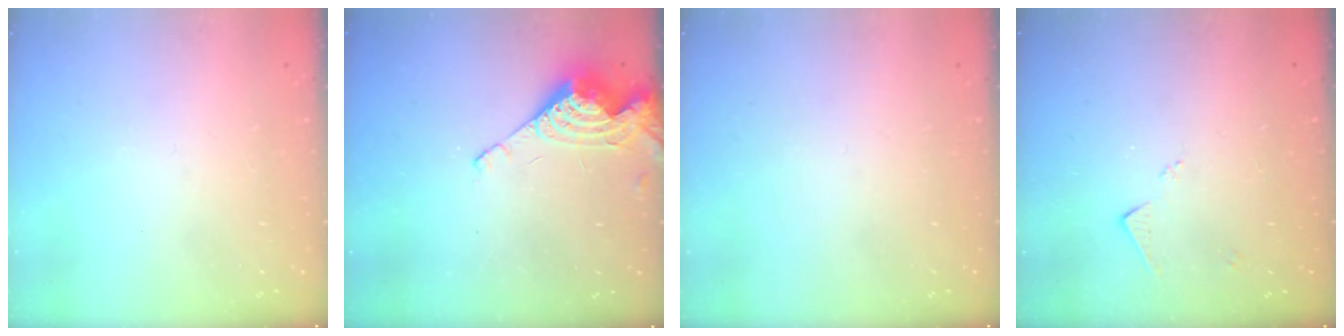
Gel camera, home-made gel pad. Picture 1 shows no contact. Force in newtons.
{"total": 9.0, "press": 9.0, "slide": 0.2}
{"total": 0.0}
{"total": 5.0, "press": 4.9, "slide": 0.7}